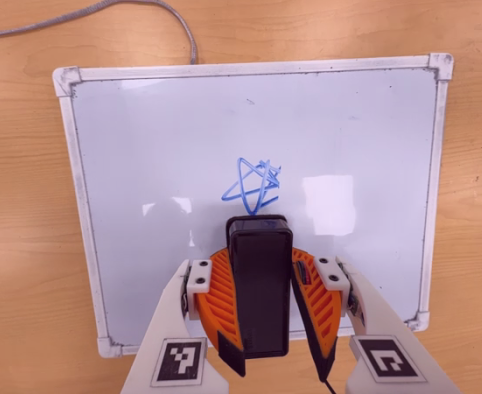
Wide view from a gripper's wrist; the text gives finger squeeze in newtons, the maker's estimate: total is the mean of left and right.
{"total": 9.7, "left": 9.4, "right": 10.1}